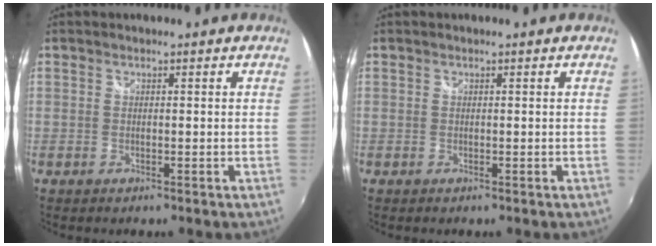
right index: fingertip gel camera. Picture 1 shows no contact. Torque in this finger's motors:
{"motor_torque": [0.00, 0.00, 0.00, 0.00]}